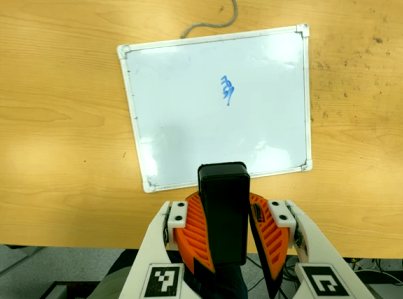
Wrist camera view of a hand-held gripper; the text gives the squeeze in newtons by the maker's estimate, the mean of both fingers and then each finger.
{"total": 10.7, "left": 10.4, "right": 11.0}